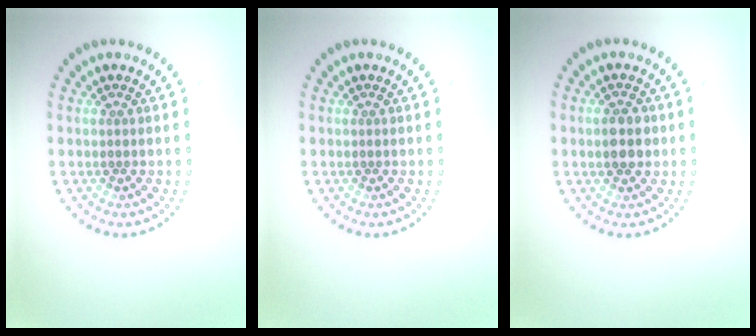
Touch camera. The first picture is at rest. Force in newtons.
{"total": 0.0}
{"total": 2.9, "press": 2.9, "slide": 0.1}